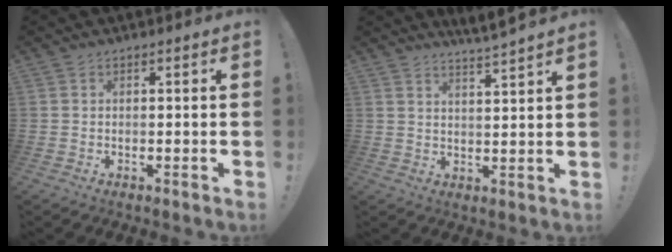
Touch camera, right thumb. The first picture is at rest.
{"total": 5.0, "force": [4.3, -0.8, 2.3], "torque": [-0.031, -0.035, 0.070]}